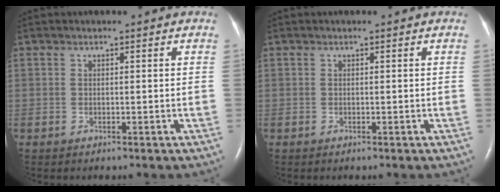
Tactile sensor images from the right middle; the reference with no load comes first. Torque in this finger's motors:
{"motor_torque": [0.15, -0.25, 0.00, 0.00]}